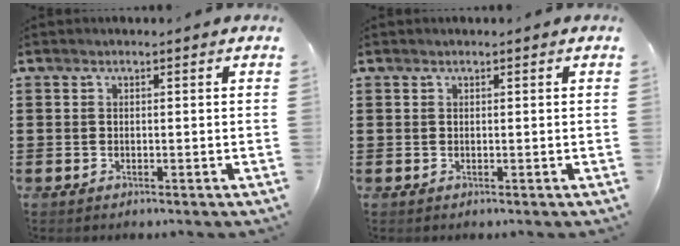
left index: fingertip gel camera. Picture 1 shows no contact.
{"total": 0.0}